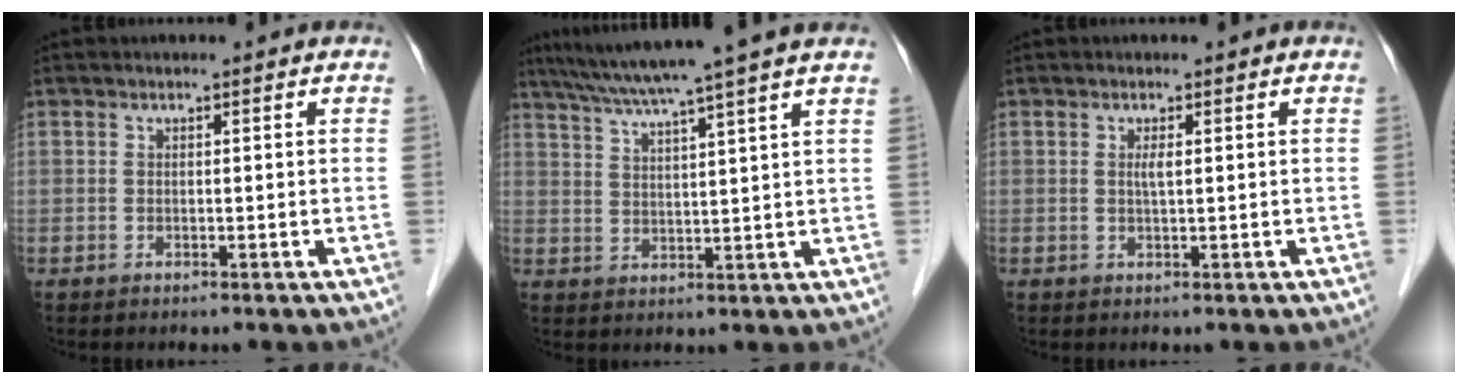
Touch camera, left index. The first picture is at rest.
{"total": 11.8, "force": [9.6, -2.1, 6.5], "torque": [-0.112, 0.012, 0.139]}
{"total": 1.3, "force": [0.3, 0.1, 1.2], "torque": [-0.028, 0.000, 0.005]}